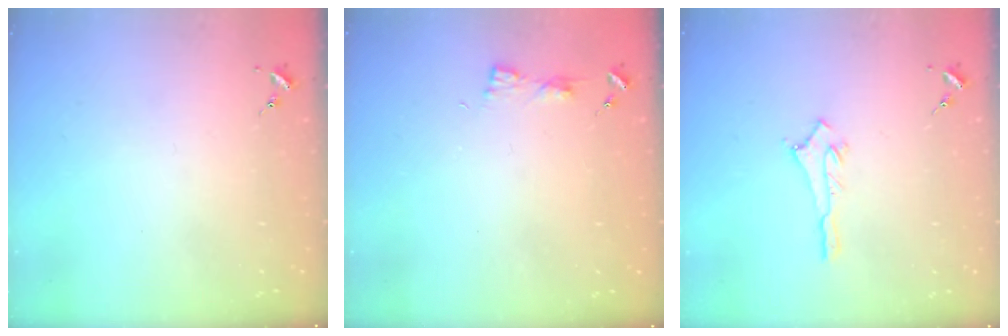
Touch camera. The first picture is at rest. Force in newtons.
{"total": 2.9, "press": 2.8, "slide": 0.3}
{"total": 3.7, "press": 3.7, "slide": 0.2}